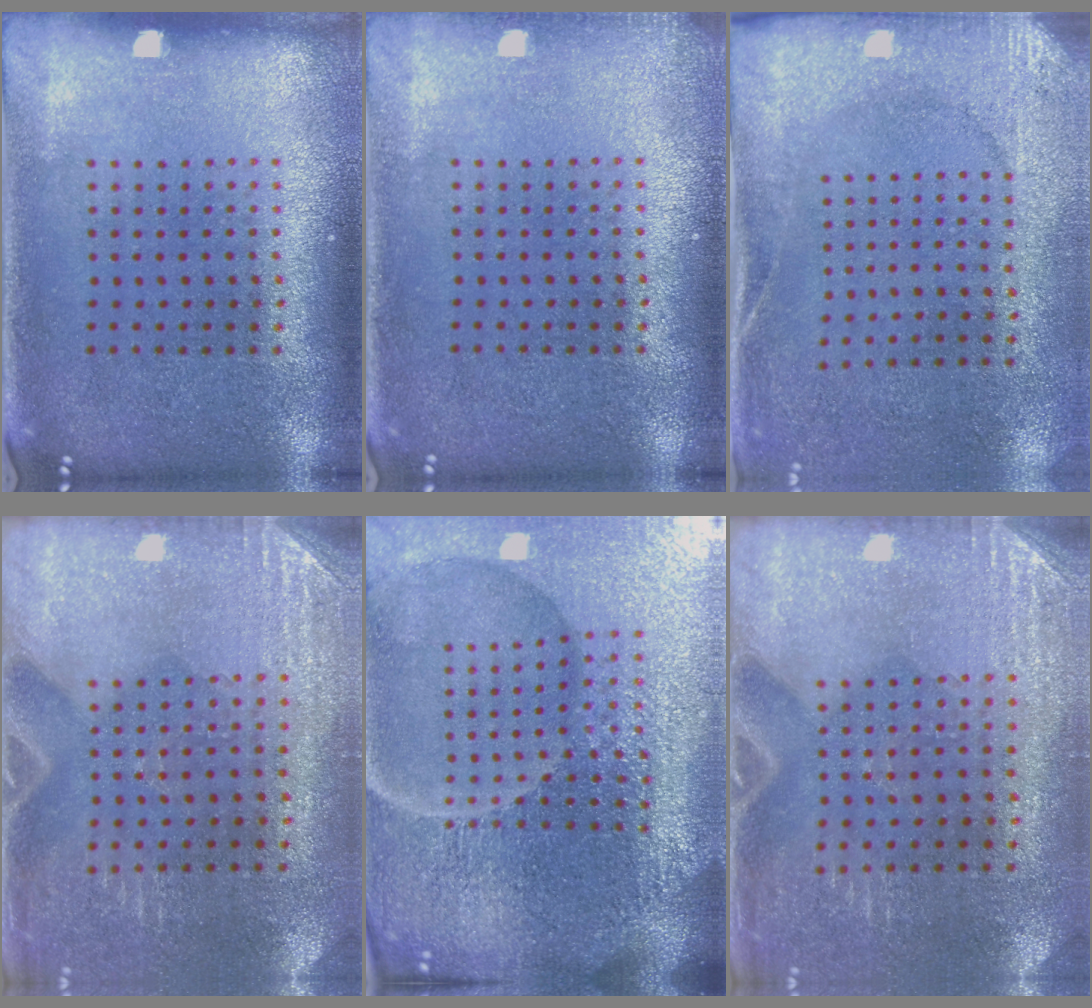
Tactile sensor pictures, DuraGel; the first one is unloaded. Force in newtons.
{"total": 0.9, "press": 0.8, "slide": 0.2}
{"total": 2.6, "press": 2.0, "slide": 1.6}
{"total": 2.8, "press": 2.5, "slide": 1.2}
{"total": 7.3, "press": 6.5, "slide": 3.3}
{"total": 2.8, "press": 2.5, "slide": 1.3}